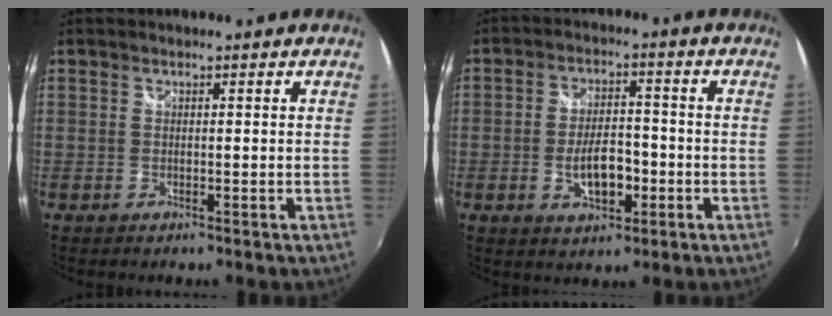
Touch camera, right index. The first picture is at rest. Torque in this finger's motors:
{"motor_torque": [0.28, -0.15, 0.25, 0.08]}